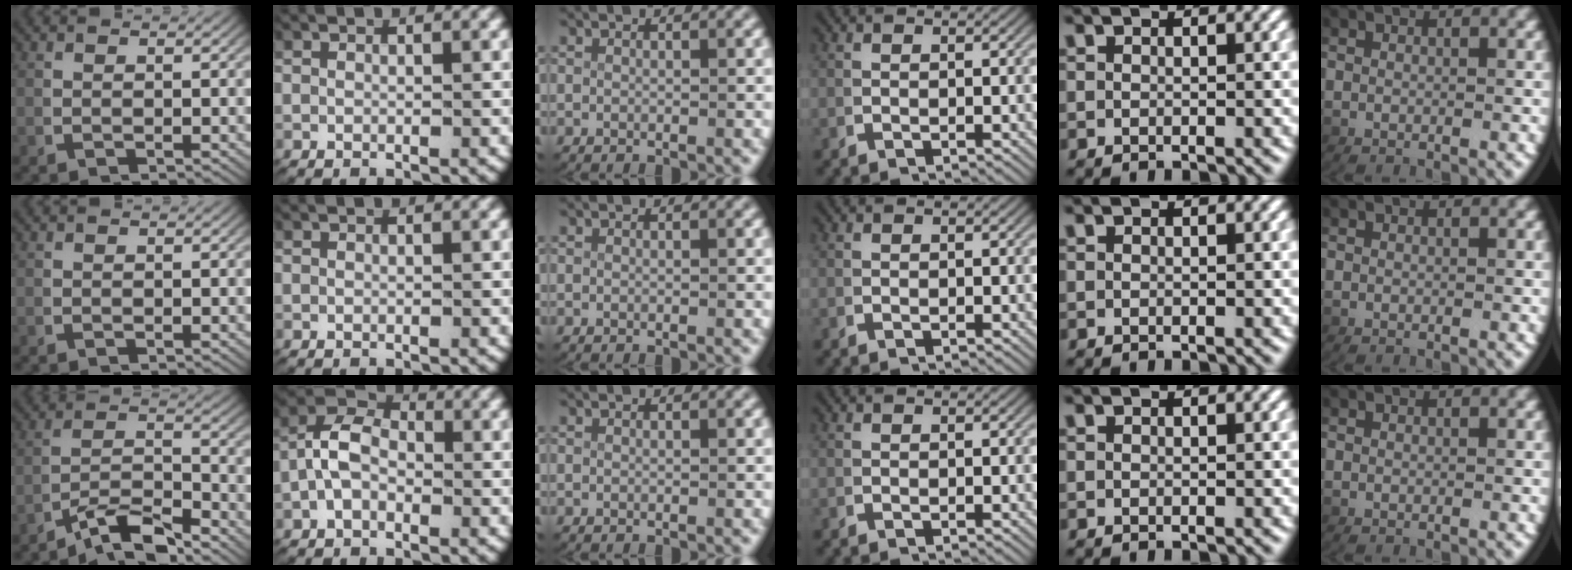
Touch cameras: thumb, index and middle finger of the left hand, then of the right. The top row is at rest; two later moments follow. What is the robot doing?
{"motion": "lift_and_place", "object": "key"}